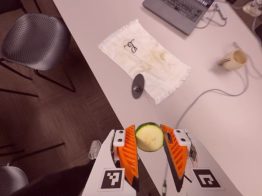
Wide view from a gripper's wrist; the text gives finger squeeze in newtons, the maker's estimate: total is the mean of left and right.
{"total": 8.4, "left": 8.1, "right": 8.7}